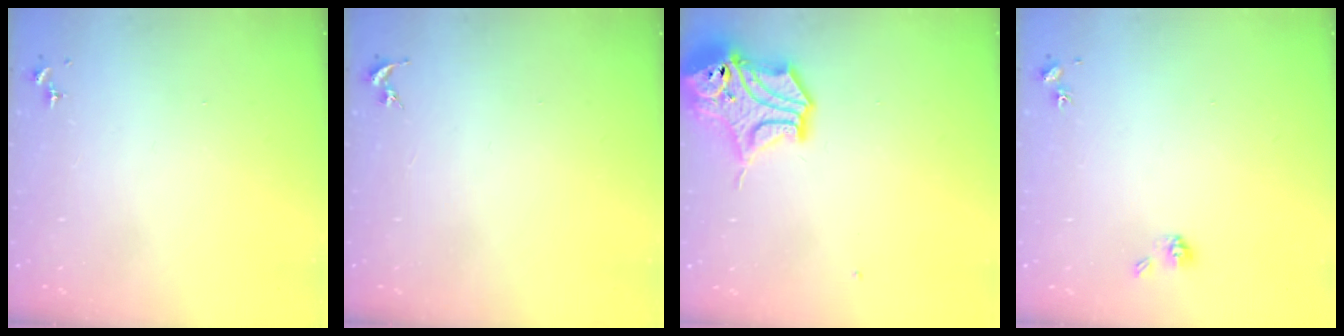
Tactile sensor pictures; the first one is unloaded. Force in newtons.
{"total": 0.0}
{"total": 14.8, "press": 14.7, "slide": 2.2}
{"total": 5.0, "press": 4.6, "slide": 1.7}